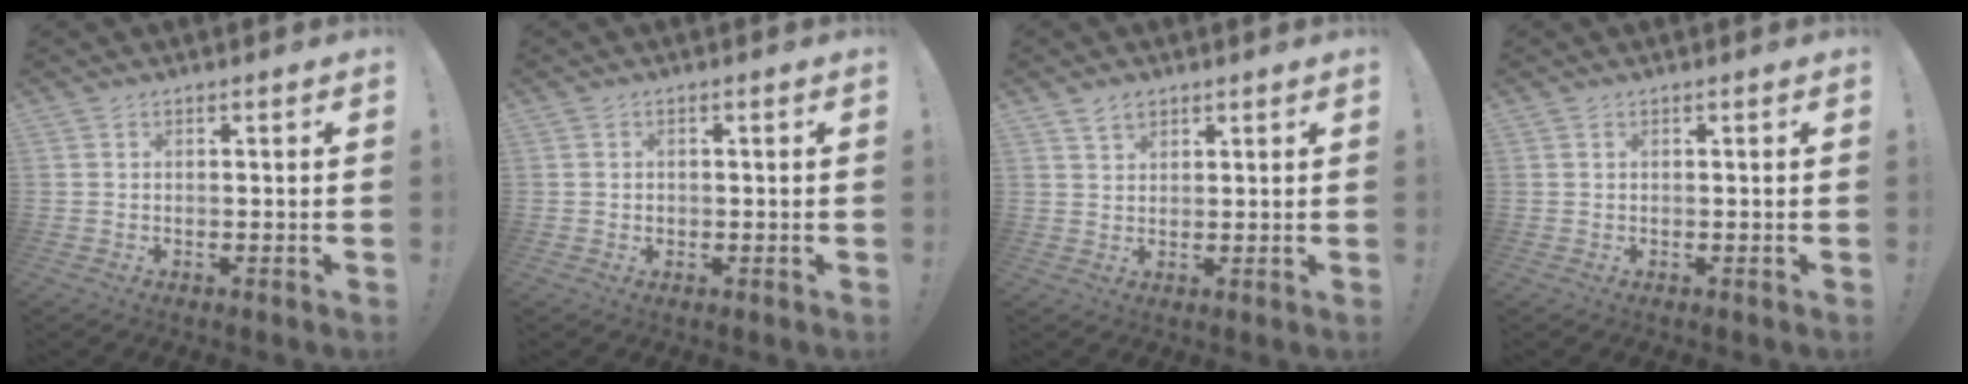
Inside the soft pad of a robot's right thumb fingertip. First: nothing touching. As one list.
[{"total": 0.9, "force": [0.0, 0.8, 0.3], "torque": [-0.002, 0.000, 0.000]}, {"total": 3.4, "force": [2.5, 1.9, 1.3], "torque": [-0.019, -0.008, 0.045]}, {"total": 0.0}]